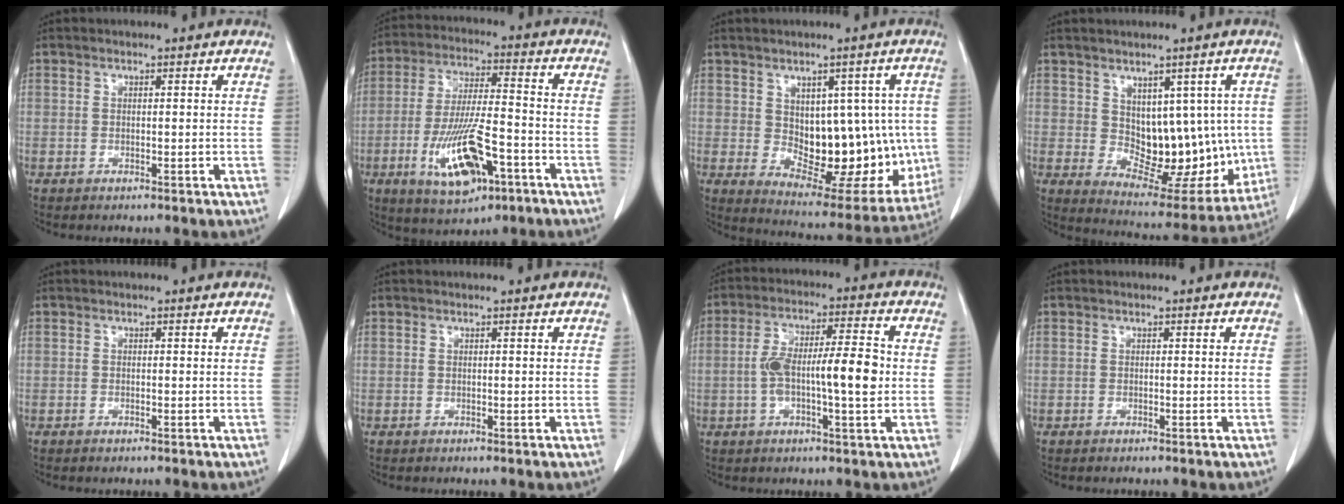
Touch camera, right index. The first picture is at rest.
{"total": 13.7, "force": [-5.6, 3.9, 11.9], "torque": [-0.234, -0.009, -0.092]}
{"total": 16.3, "force": [-0.1, 8.5, 13.9], "torque": [-0.174, 0.005, 0.028]}
{"total": 13.0, "force": [0.7, 7.6, 10.5], "torque": [-0.119, 0.006, 0.037]}
{"total": 0.5, "force": [-0.4, 0.1, 0.3], "torque": [-0.010, -0.001, -0.006]}
{"total": 0.0}
{"total": 11.0, "force": [-0.9, 2.2, 10.7], "torque": [-0.193, 0.018, -0.019]}
{"total": 0.0}